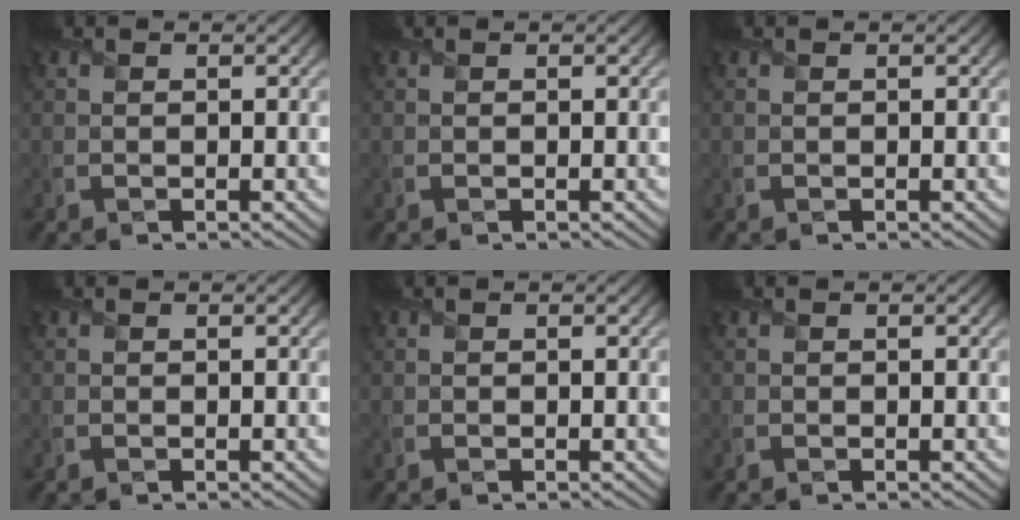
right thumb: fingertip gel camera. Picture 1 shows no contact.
{"total": 0.0}
{"total": 0.0}
{"total": 0.0}
{"total": 0.0}
{"total": 0.0}